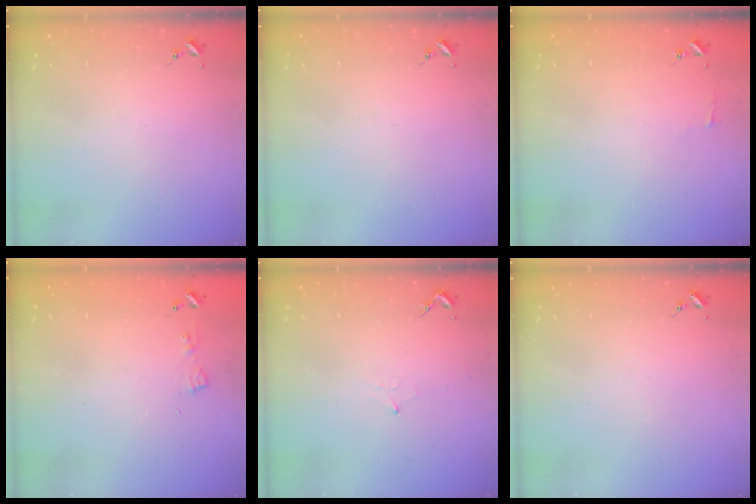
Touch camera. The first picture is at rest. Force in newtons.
{"total": 0.0}
{"total": 2.9, "press": 2.9, "slide": 0.3}
{"total": 3.8, "press": 3.8, "slide": 0.5}
{"total": 4.1, "press": 4.0, "slide": 0.6}
{"total": 0.0}